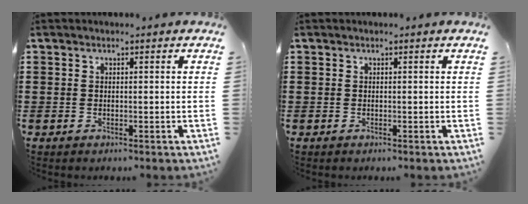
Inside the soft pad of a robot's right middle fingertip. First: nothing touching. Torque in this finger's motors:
{"motor_torque": [-0.43, 0.27, 0.25, -0.01]}